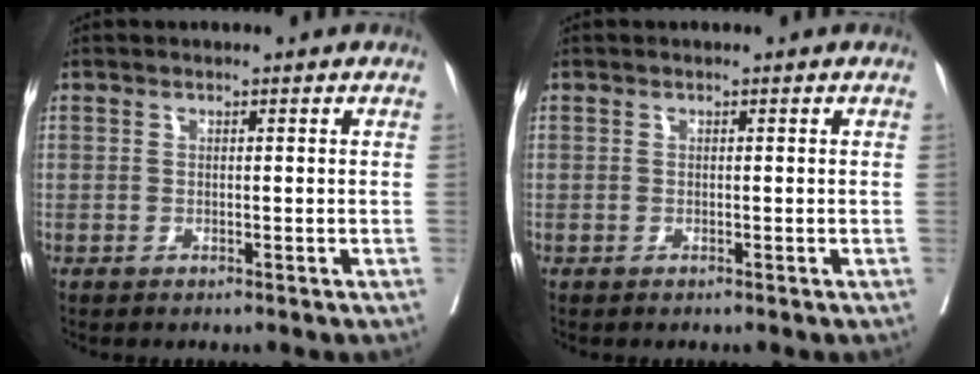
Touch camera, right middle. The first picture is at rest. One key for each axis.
{"total": 0.0}